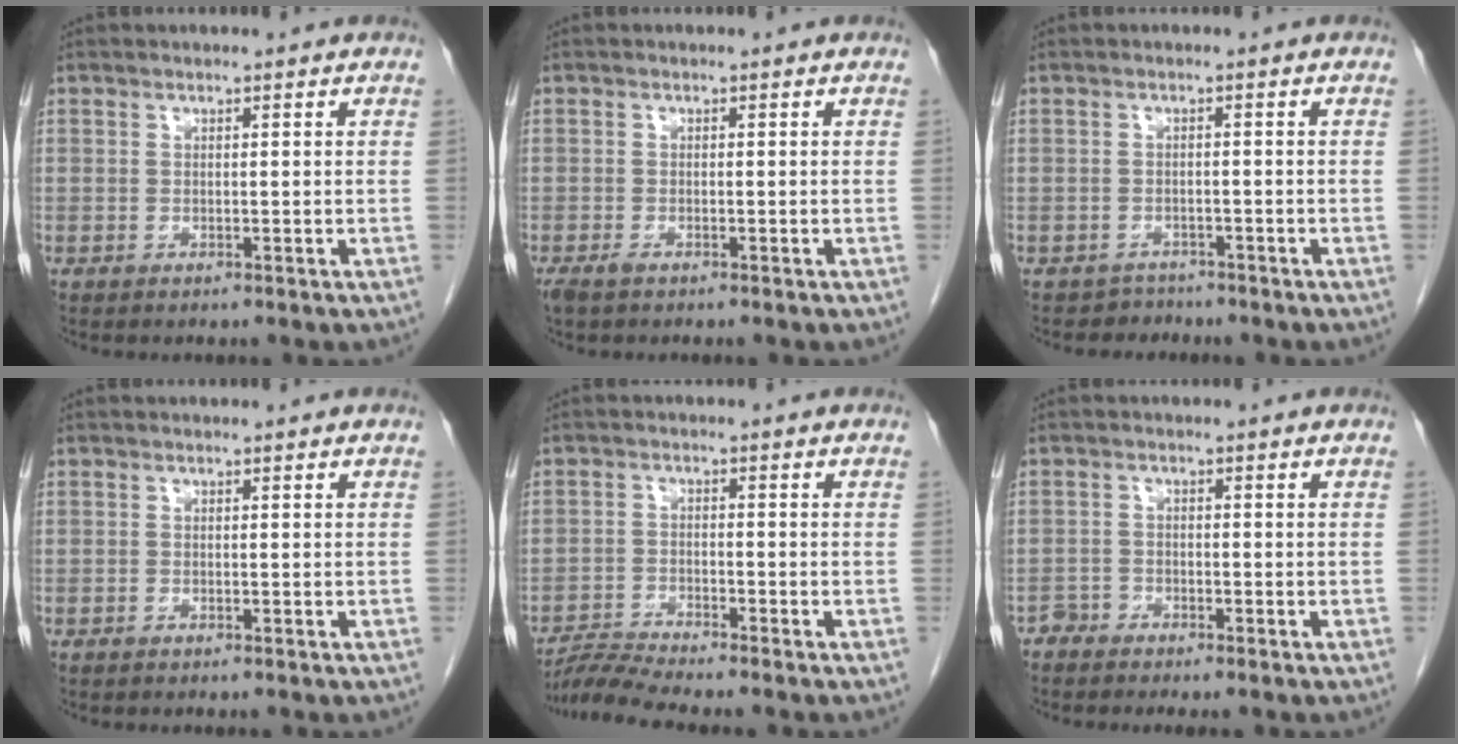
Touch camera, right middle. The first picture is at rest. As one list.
[{"total": 1.7, "force": [-1.2, 0.6, 1.1], "torque": [-0.026, -0.004, -0.019]}, {"total": 2.3, "force": [-1.8, 1.0, -0.9], "torque": [0.013, 0.002, -0.030]}, {"total": 0.0}, {"total": 4.8, "force": [-4.5, -1.4, 0.9], "torque": [-0.026, -0.015, -0.086]}, {"total": 1.6, "force": [-1.6, 0.2, -0.1], "torque": [0.004, -0.001, -0.028]}]